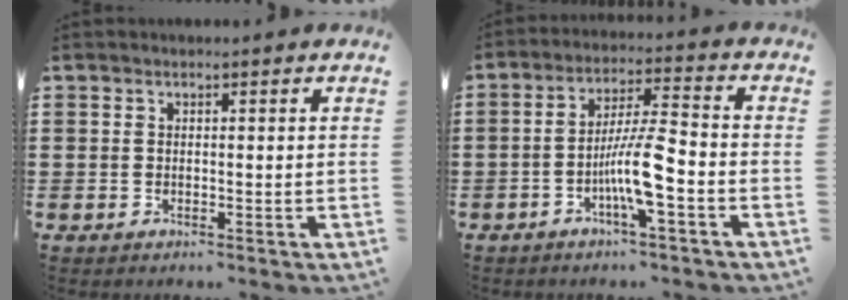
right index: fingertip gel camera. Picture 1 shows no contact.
{"total": 8.2, "force": [-3.2, 1.1, 7.5], "torque": [-0.146, -0.003, -0.063]}